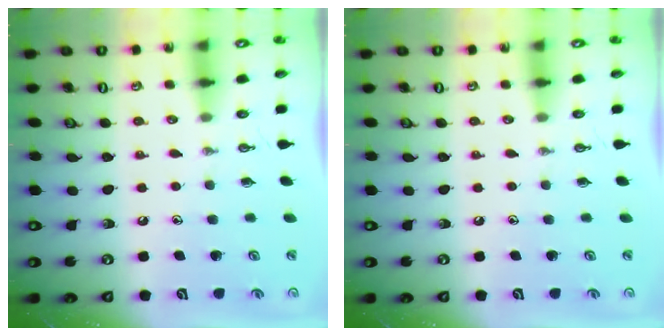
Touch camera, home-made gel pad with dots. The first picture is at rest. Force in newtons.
{"total": 0.0}